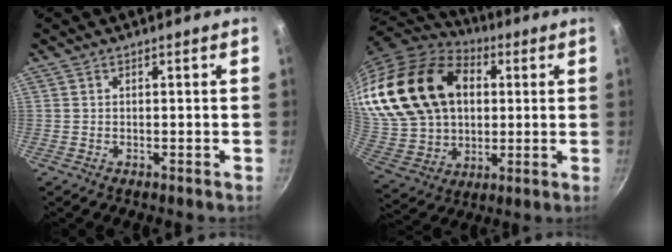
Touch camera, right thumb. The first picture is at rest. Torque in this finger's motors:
{"motor_torque": [1.82, 2.70, 1.67, 1.10, 0.53]}